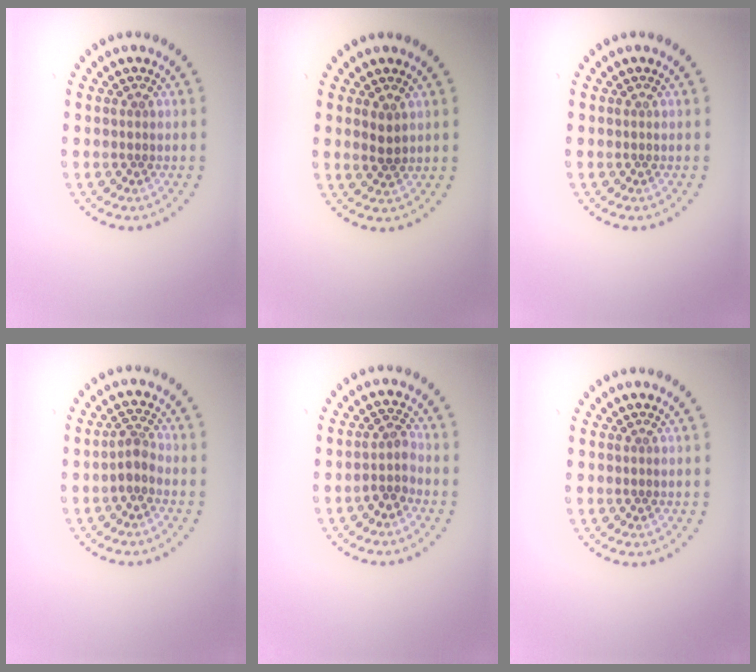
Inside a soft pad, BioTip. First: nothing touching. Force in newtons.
{"total": 1.5, "press": 1.5, "slide": 0.4}
{"total": 0.0}
{"total": 1.7, "press": 1.4, "slide": 1.1}
{"total": 1.9, "press": 1.5, "slide": 1.2}
{"total": 0.0}